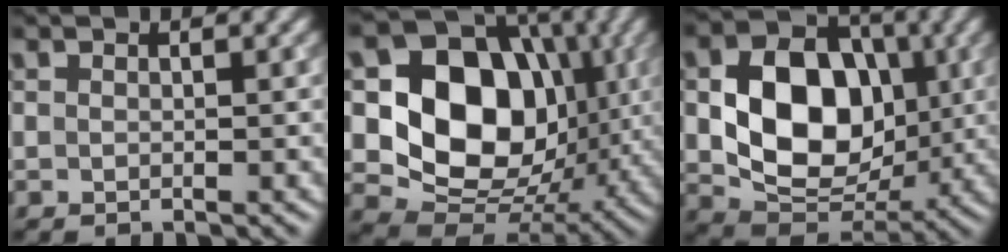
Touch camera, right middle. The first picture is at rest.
{"total": 13.0, "force": [1.4, 10.2, 8.0], "torque": [-0.125, -0.006, 0.014]}
{"total": 10.3, "force": [0.4, 7.6, 6.9], "torque": [-0.128, -0.005, 0.010]}